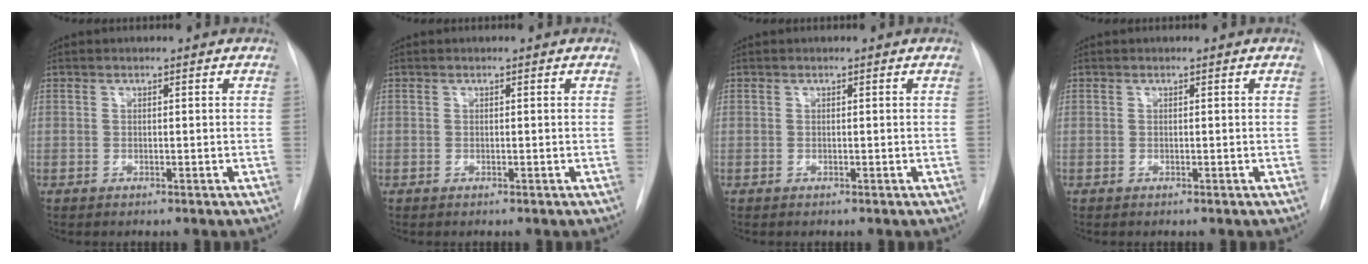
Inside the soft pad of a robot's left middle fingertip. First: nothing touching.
{"total": 0.0}
{"total": 0.0}
{"total": 0.0}